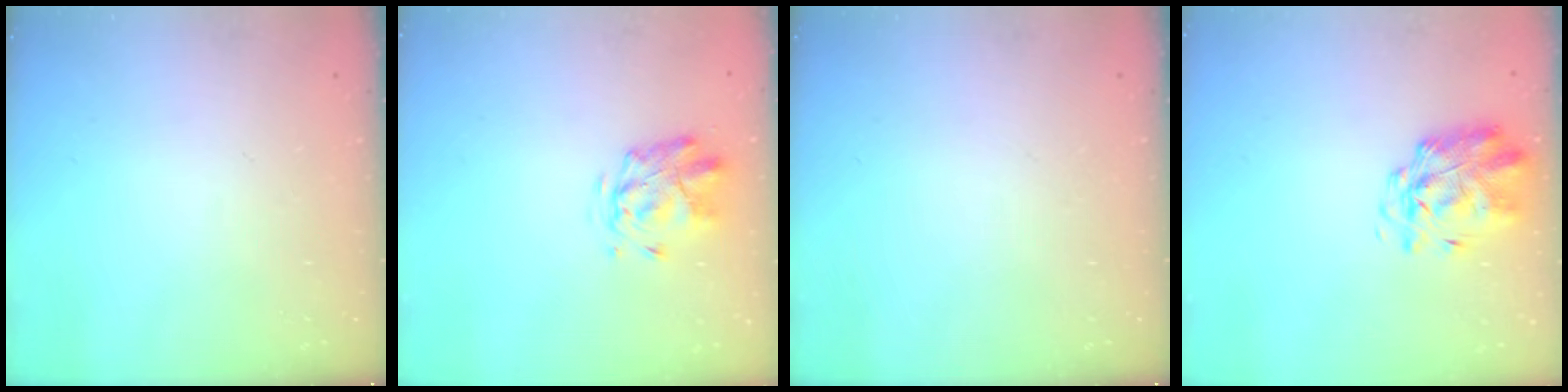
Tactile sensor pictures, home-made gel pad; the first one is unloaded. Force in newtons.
{"total": 2.8, "press": 2.4, "slide": 1.4}
{"total": 0.0}
{"total": 2.4, "press": 2.2, "slide": 1.0}